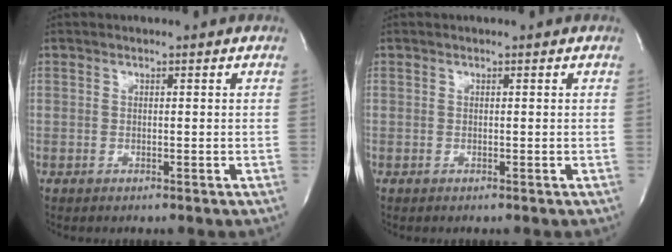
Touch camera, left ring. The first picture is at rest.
{"total": 0.0}